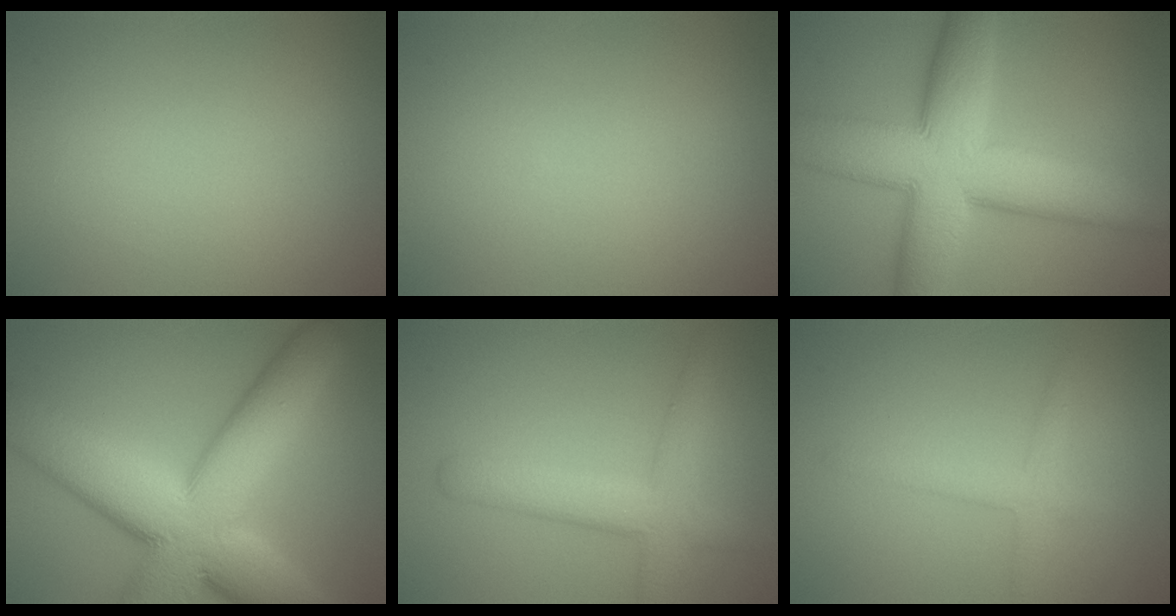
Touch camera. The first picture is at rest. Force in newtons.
{"total": 0.0}
{"total": 12.2, "press": 12.2, "slide": 0.4}
{"total": 15.3, "press": 15.3, "slide": 1.1}
{"total": 4.3, "press": 4.3, "slide": 0.2}
{"total": 2.0, "press": 2.0, "slide": 0.1}